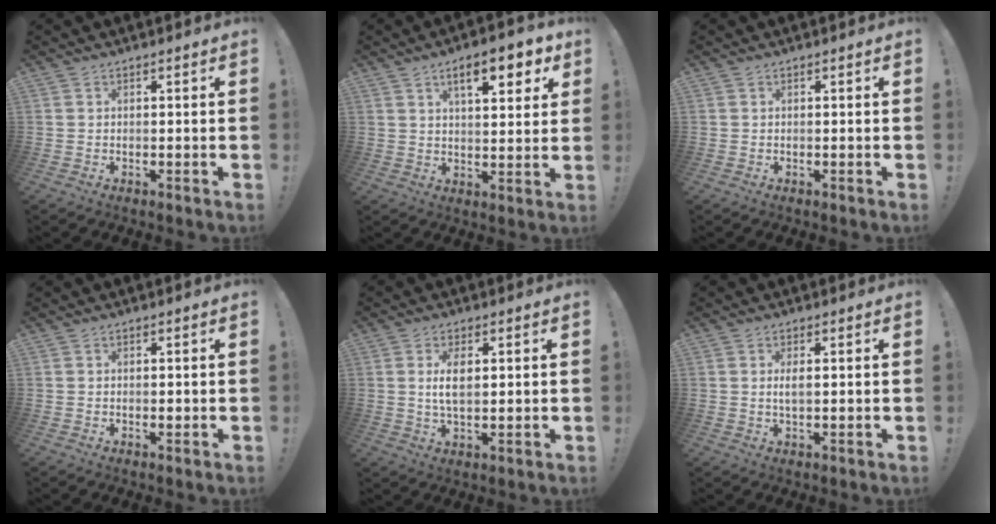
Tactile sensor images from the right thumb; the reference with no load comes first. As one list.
[{"total": 11.0, "force": [5.5, 3.5, 8.9], "torque": [-0.122, -0.019, 0.087]}, {"total": 0.0}, {"total": 0.7, "force": [-0.1, 0.5, 0.4], "torque": [-0.005, 0.001, -0.003]}, {"total": 5.8, "force": [1.0, 2.4, 5.2], "torque": [-0.094, -0.010, 0.010]}, {"total": 2.5, "force": [0.2, 0.6, 2.4], "torque": [-0.043, -0.002, 0.002]}]